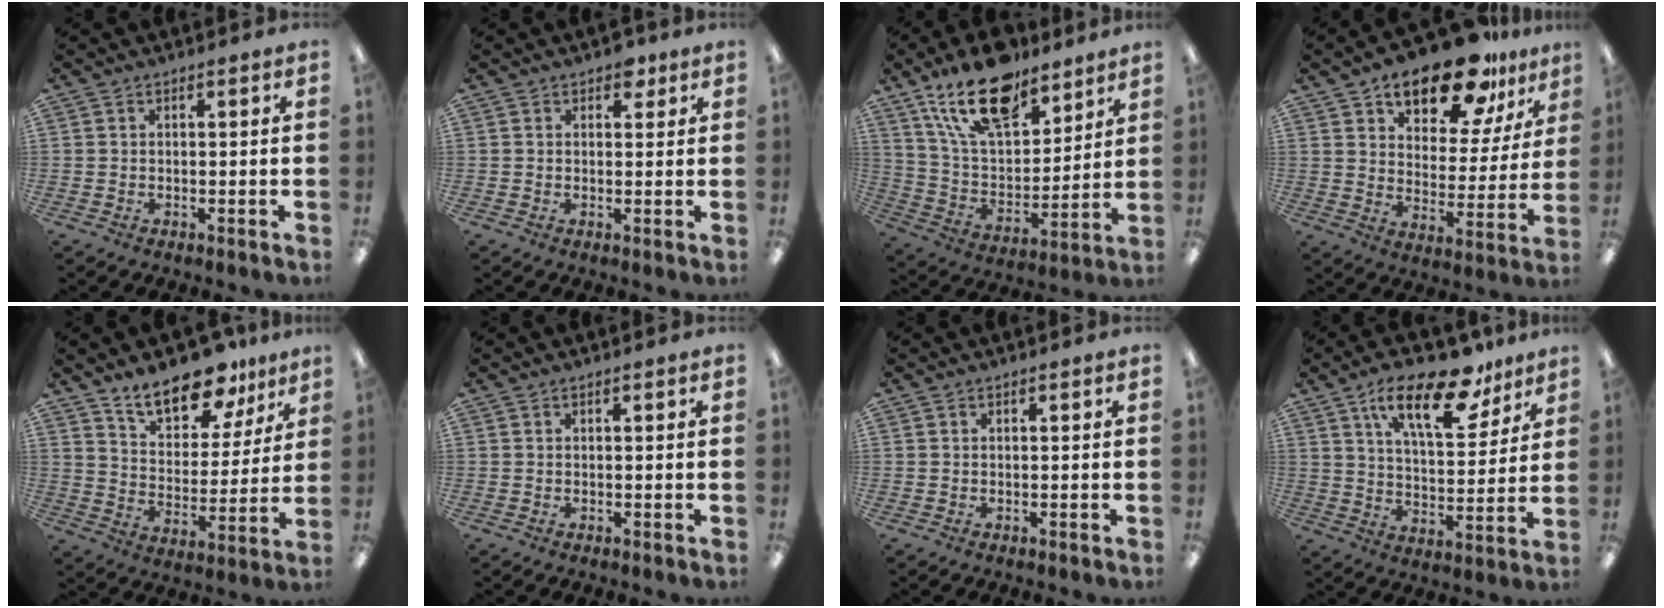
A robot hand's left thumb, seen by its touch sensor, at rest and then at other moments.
{"total": 3.2, "force": [2.1, 1.9, 1.5], "torque": [-0.010, -0.006, 0.033]}
{"total": 20.1, "force": [13.8, 9.7, 11.0], "torque": [-0.195, -0.067, 0.245]}
{"total": 17.4, "force": [13.4, 7.2, 8.5], "torque": [-0.133, -0.081, 0.229]}
{"total": 15.0, "force": [12.4, 6.0, 5.8], "torque": [-0.096, -0.082, 0.224]}
{"total": 0.0}
{"total": 0.0}
{"total": 19.1, "force": [12.3, 7.8, 12.3], "torque": [-0.186, -0.061, 0.201]}